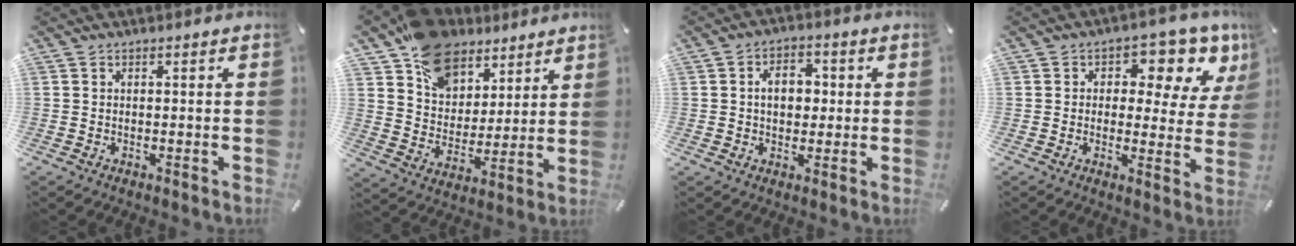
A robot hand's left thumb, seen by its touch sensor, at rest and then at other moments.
{"total": 14.3, "force": [9.5, 9.9, 3.8], "torque": [-0.079, -0.066, 0.183]}
{"total": 6.9, "force": [0.5, 4.8, 4.9], "torque": [-0.068, 0.000, 0.002]}
{"total": 9.8, "force": [5.3, 5.6, 6.1], "torque": [-0.065, -0.040, 0.085]}